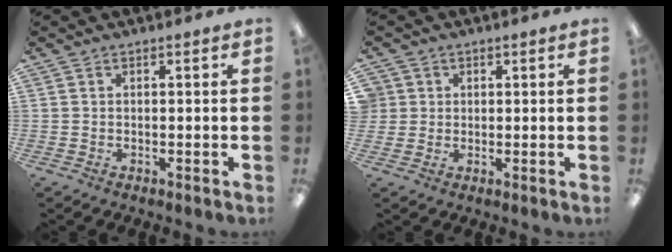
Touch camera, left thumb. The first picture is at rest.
{"total": 2.7, "force": [0.7, 2.6, -0.5], "torque": [0.008, 0.000, 0.011]}